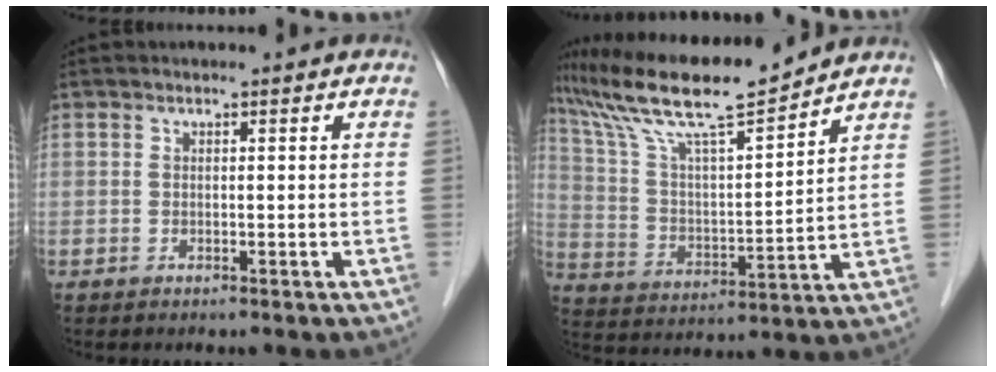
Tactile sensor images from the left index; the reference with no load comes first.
{"total": 16.8, "force": [14.4, 0.5, 8.7], "torque": [-0.166, 0.011, 0.261]}